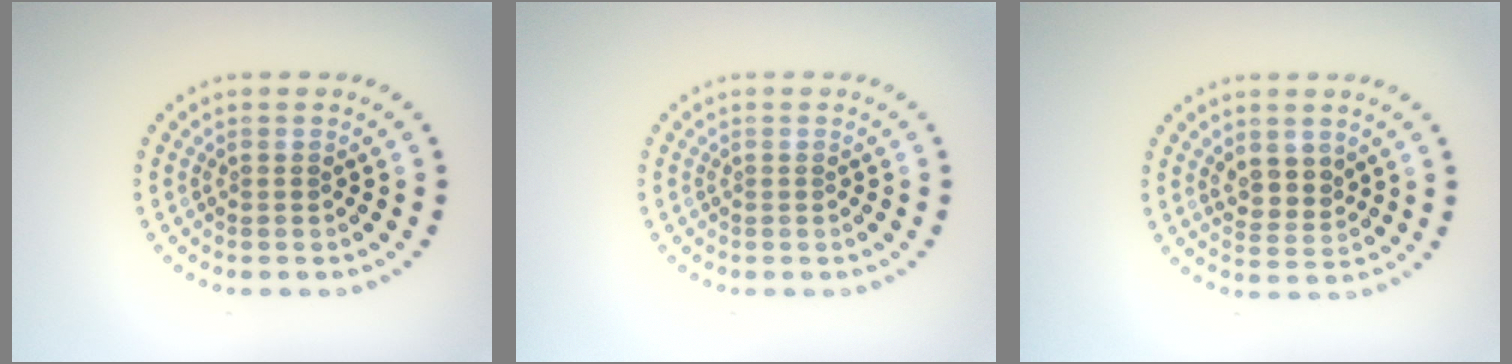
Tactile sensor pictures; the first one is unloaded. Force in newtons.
{"total": 0.0}
{"total": 2.5, "press": 2.2, "slide": 1.1}